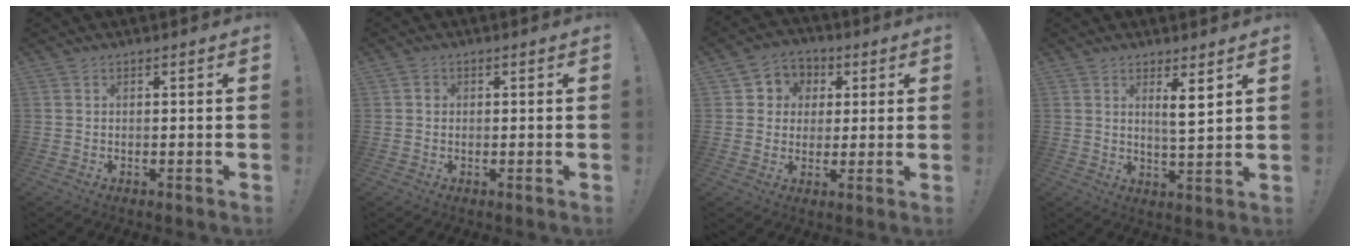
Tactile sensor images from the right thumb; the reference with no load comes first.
{"total": 1.1, "force": [-0.2, 1.0, 0.5], "torque": [0.000, 0.000, -0.006]}
{"total": 7.1, "force": [0.4, 6.9, 1.6], "torque": [-0.011, -0.001, 0.012]}
{"total": 5.7, "force": [3.2, 0.5, 4.7], "torque": [-0.069, -0.024, 0.047]}